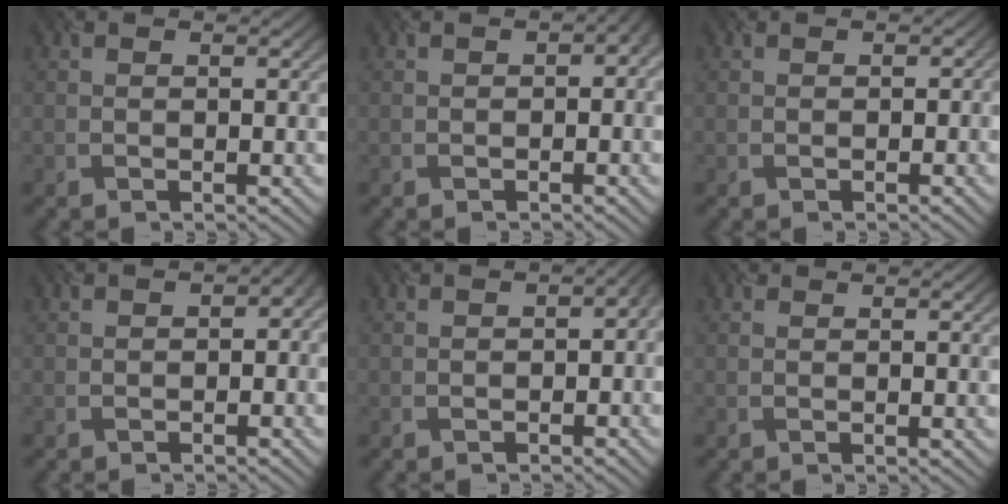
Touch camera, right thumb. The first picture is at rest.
{"total": 3.4, "force": [-0.4, 1.8, 2.8], "torque": [-0.023, 0.008, 0.003]}
{"total": 0.6, "force": [-0.6, 0.2, -0.1], "torque": [0.005, 0.000, -0.001]}
{"total": 2.6, "force": [-0.6, 1.5, 2.1], "torque": [-0.019, 0.004, 0.004]}
{"total": 3.1, "force": [-0.9, 1.7, 2.4], "torque": [-0.016, 0.003, 0.004]}
{"total": 0.8, "force": [0.5, 0.1, 0.7], "torque": [-0.009, 0.008, 0.010]}